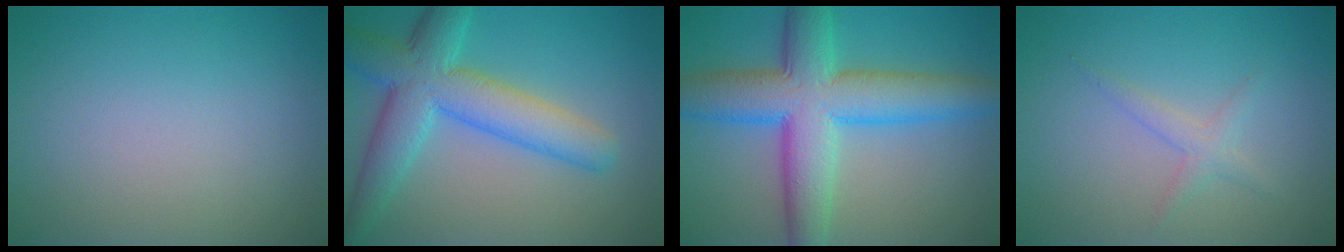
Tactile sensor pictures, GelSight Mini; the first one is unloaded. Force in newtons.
{"total": 7.5, "press": 7.5, "slide": 0.1}
{"total": 9.8, "press": 9.8, "slide": 0.1}
{"total": 1.6, "press": 1.6, "slide": 0.1}